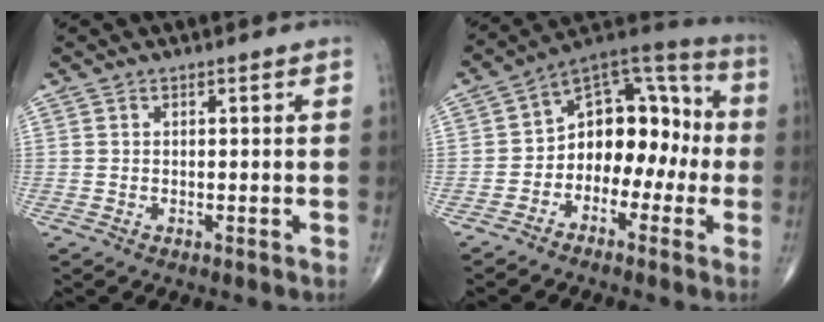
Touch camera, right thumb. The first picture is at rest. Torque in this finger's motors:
{"motor_torque": [-0.13, 0.44, 0.20, -0.02, 0.04]}